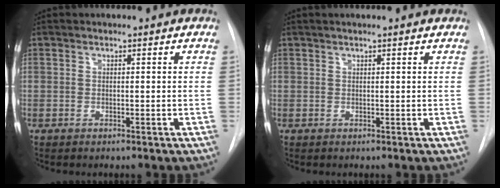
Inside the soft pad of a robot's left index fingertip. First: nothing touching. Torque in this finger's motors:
{"motor_torque": [-0.06, -0.01, -0.25, 0.02]}